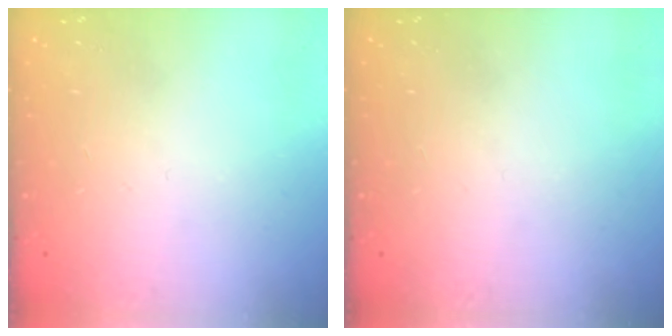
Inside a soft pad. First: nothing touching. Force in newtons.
{"total": 0.0}